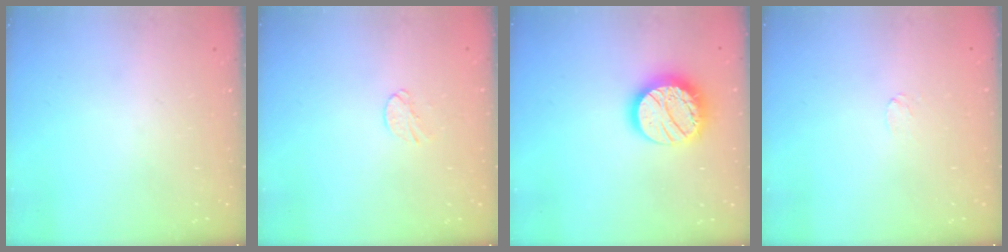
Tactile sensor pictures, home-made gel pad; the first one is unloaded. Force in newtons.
{"total": 5.0, "press": 5.0, "slide": 0.4}
{"total": 17.0, "press": 16.9, "slide": 1.3}
{"total": 2.9, "press": 2.9, "slide": 0.3}